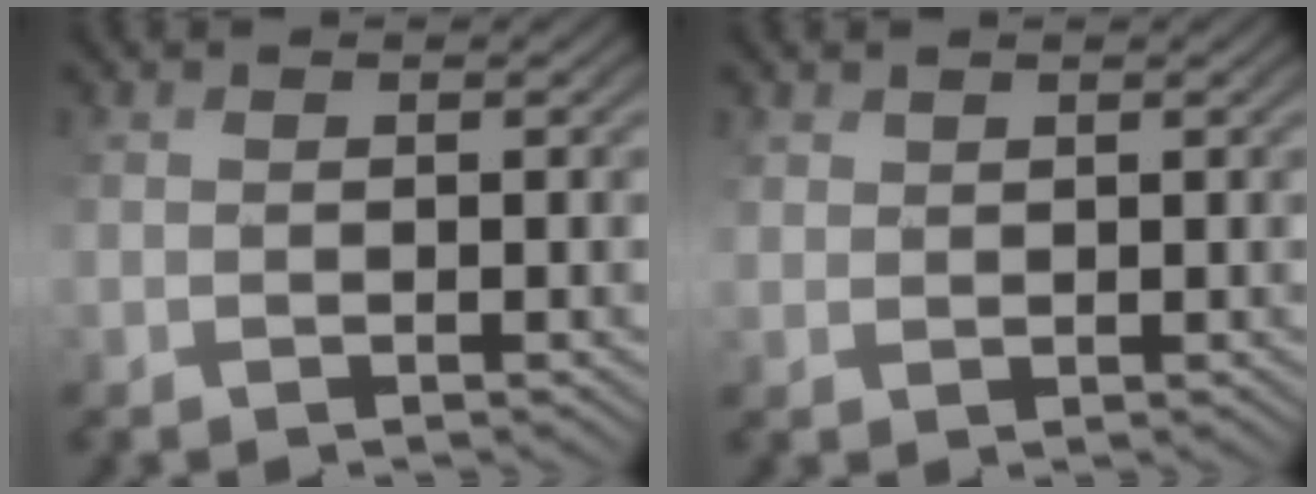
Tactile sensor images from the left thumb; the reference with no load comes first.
{"total": 1.4, "force": [0.6, 0.7, -1.0], "torque": [0.007, -0.002, 0.014]}